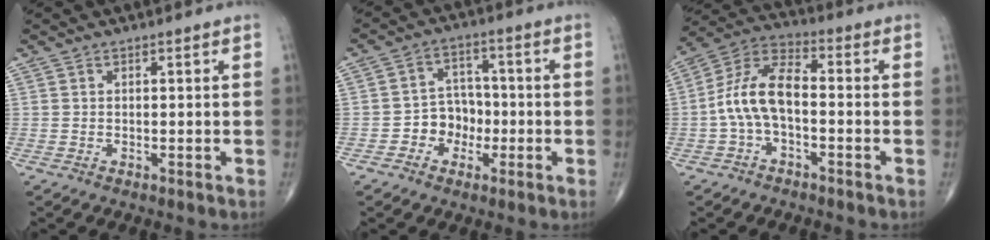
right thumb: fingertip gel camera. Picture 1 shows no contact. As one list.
[{"total": 6.4, "force": [-2.1, 5.4, 2.7], "torque": [-0.008, 0.030, -0.044]}, {"total": 10.3, "force": [-1.7, 5.2, 8.8], "torque": [-0.174, 0.040, -0.042]}]